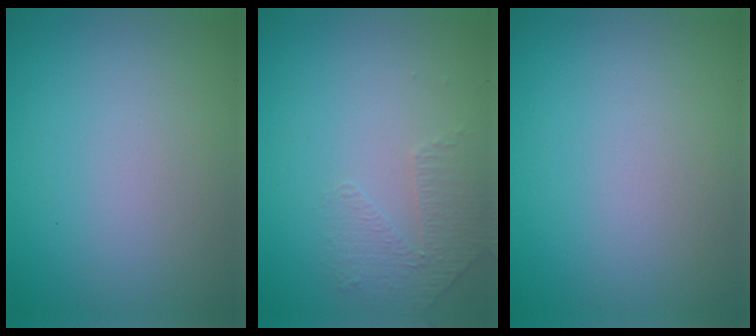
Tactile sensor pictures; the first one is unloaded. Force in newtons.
{"total": 1.4, "press": 0.9, "slide": 1.1}
{"total": 0.0}